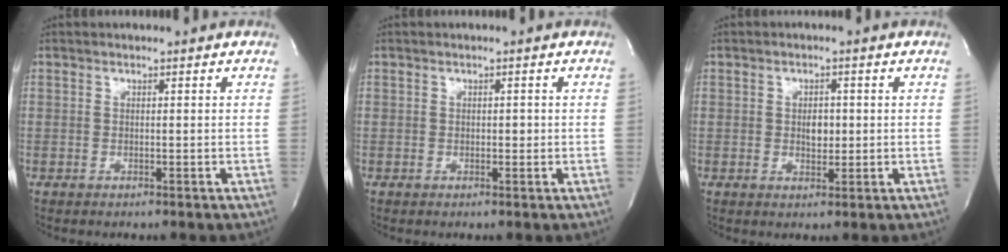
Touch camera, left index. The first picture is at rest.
{"total": 1.0, "force": [0.0, 0.6, 0.8], "torque": [-0.009, 0.002, 0.001]}
{"total": 2.7, "force": [0.1, 1.6, 2.1], "torque": [-0.033, 0.000, 0.004]}